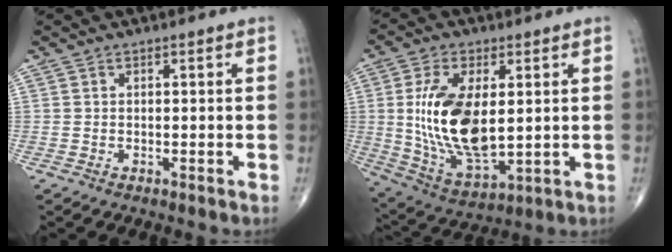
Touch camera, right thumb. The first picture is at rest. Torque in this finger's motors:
{"motor_torque": [1.18, 3.56, 1.33, -0.37, 0.40]}